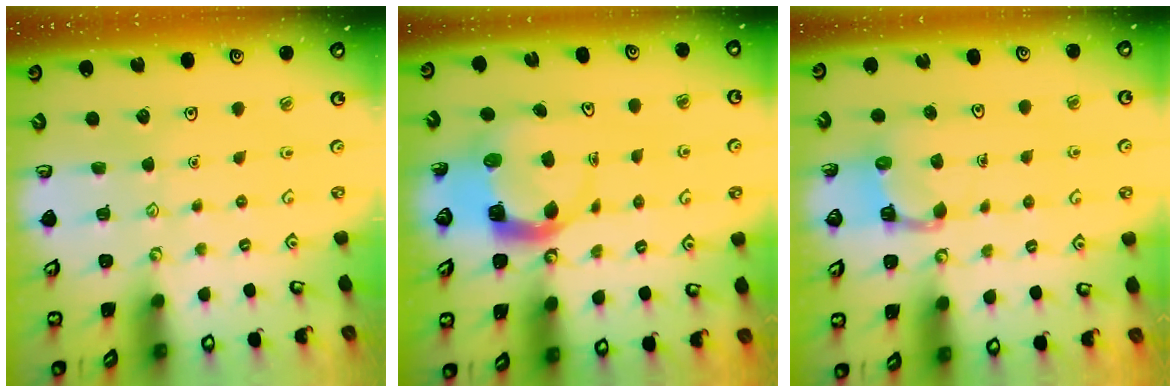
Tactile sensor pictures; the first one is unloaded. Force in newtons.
{"total": 5.1, "press": 5.1, "slide": 0.7}
{"total": 4.6, "press": 4.6, "slide": 0.3}